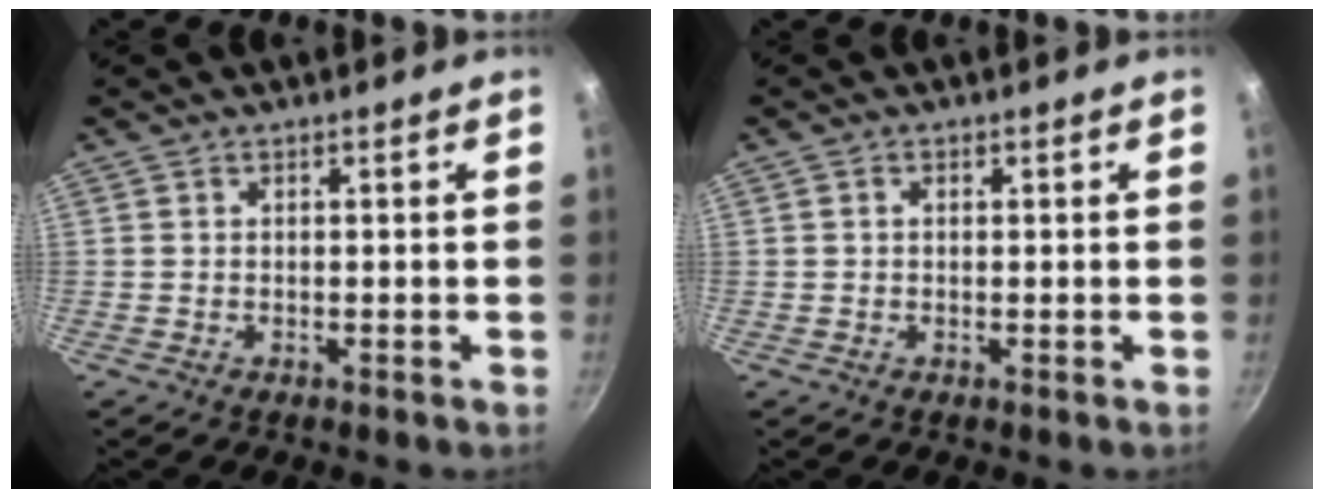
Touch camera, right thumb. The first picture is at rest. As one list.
[{"total": 1.1, "force": [0.2, 0.8, 0.6], "torque": [-0.012, 0.005, 0.004]}]